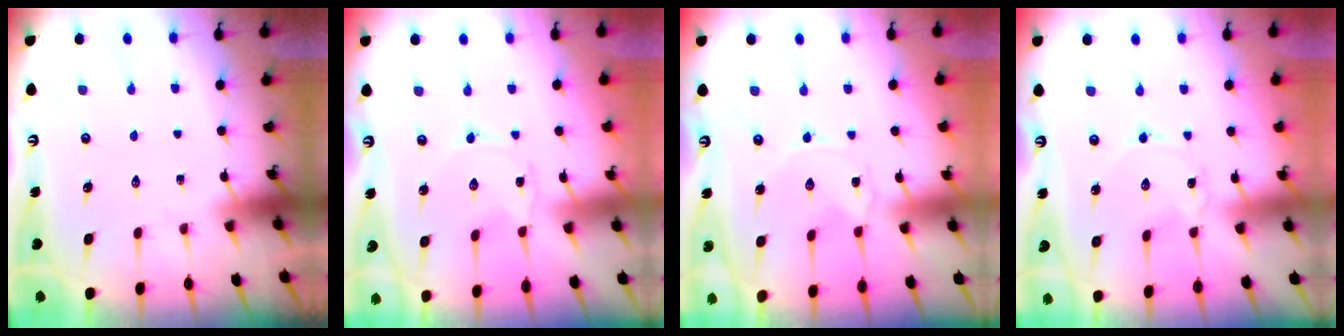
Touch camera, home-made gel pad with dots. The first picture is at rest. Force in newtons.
{"total": 0.7, "press": 0.7, "slide": 0.1}
{"total": 0.0}
{"total": 0.8, "press": 0.8, "slide": 0.1}